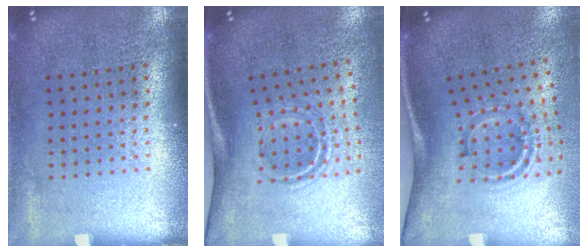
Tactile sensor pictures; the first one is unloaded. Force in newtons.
{"total": 1.8, "press": 1.1, "slide": 1.4}
{"total": 1.9, "press": 1.2, "slide": 1.5}